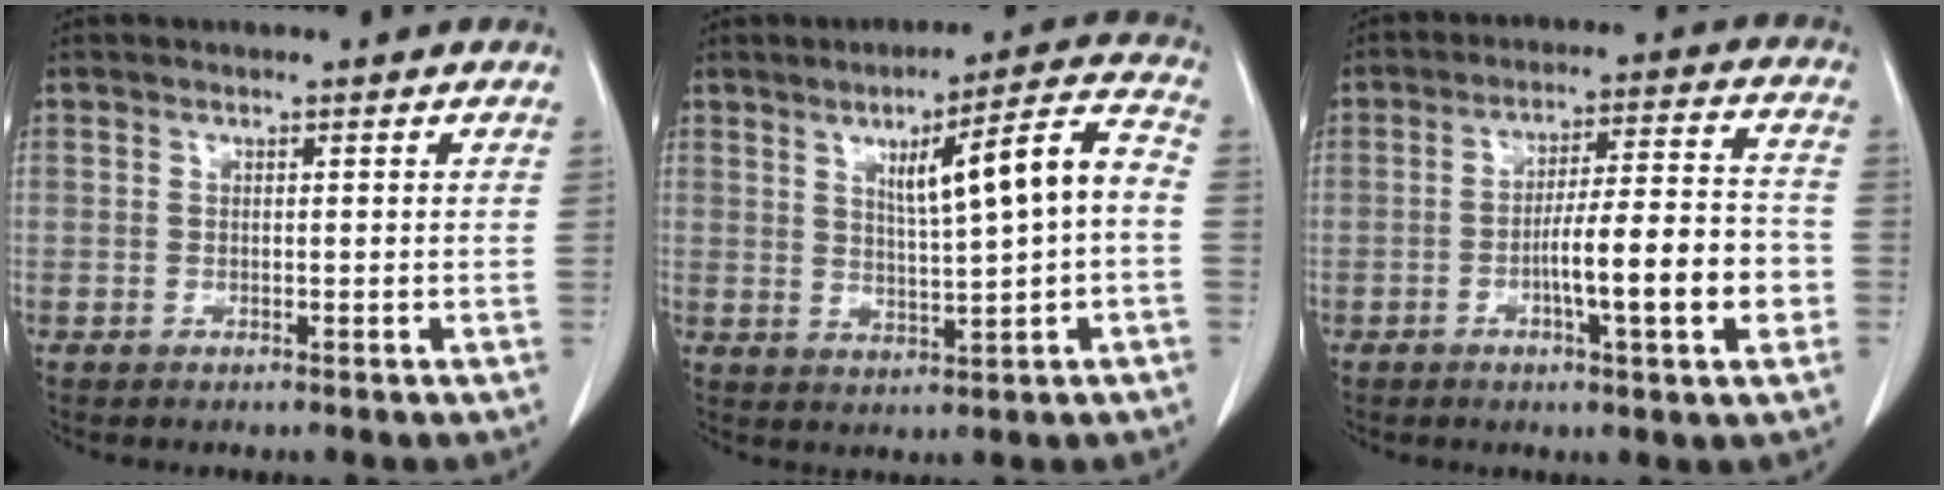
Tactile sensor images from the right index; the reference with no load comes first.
{"total": 10.8, "force": [1.2, 0.5, 10.8], "torque": [-0.161, 0.018, 0.023]}
{"total": 12.2, "force": [-3.5, 1.1, 11.6], "torque": [-0.187, 0.009, -0.054]}